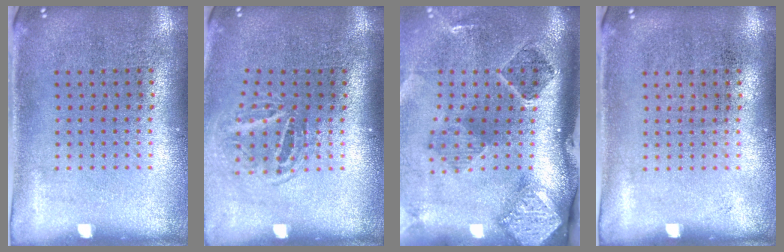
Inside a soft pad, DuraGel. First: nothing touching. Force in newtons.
{"total": 1.7, "press": 1.2, "slide": 1.3}
{"total": 3.0, "press": 1.9, "slide": 2.3}
{"total": 0.0}